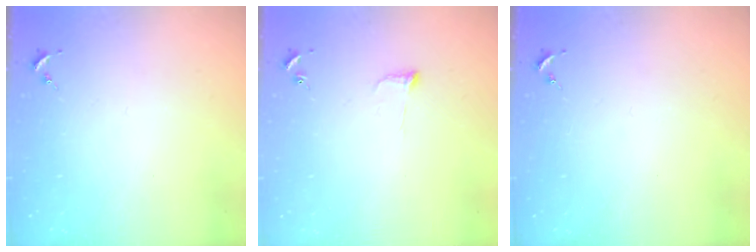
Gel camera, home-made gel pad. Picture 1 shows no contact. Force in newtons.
{"total": 4.7, "press": 4.6, "slide": 0.6}
{"total": 0.0}